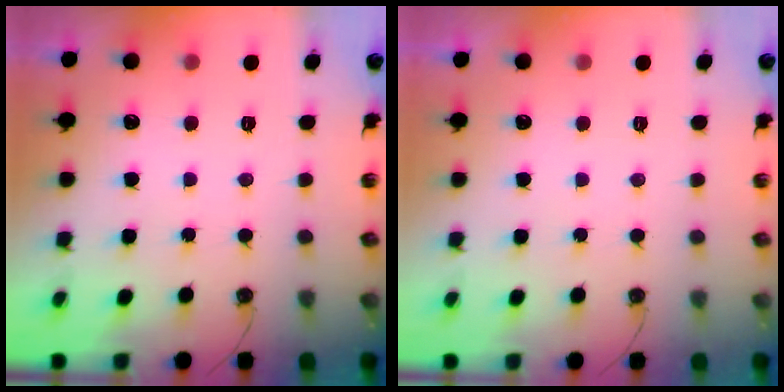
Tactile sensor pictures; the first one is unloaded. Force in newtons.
{"total": 0.0}